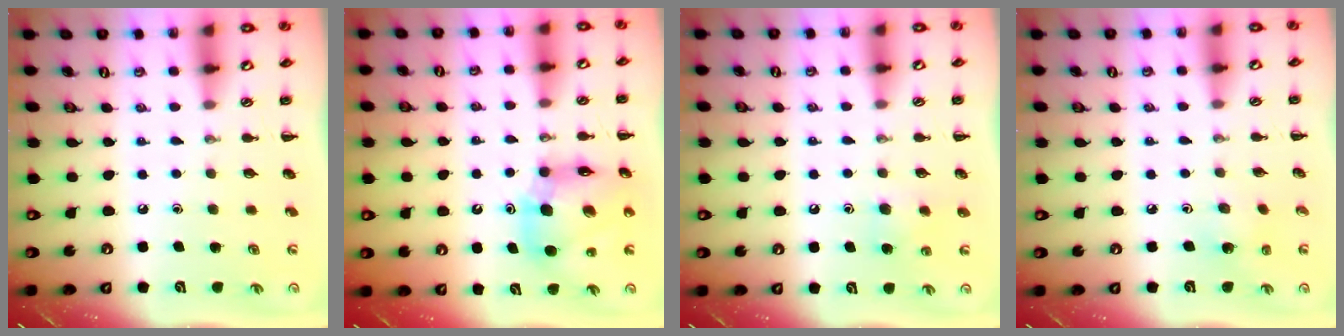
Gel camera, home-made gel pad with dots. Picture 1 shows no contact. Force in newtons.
{"total": 13.1, "press": 12.4, "slide": 4.2}
{"total": 7.9, "press": 7.7, "slide": 1.7}
{"total": 2.9, "press": 2.7, "slide": 0.9}